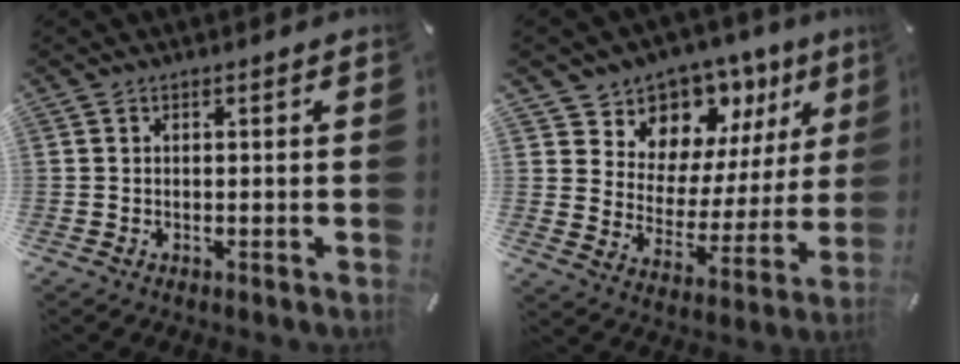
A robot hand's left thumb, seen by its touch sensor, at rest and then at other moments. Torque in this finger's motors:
{"motor_torque": [1.33, 0.16, 1.33, -1.06, 0.10]}